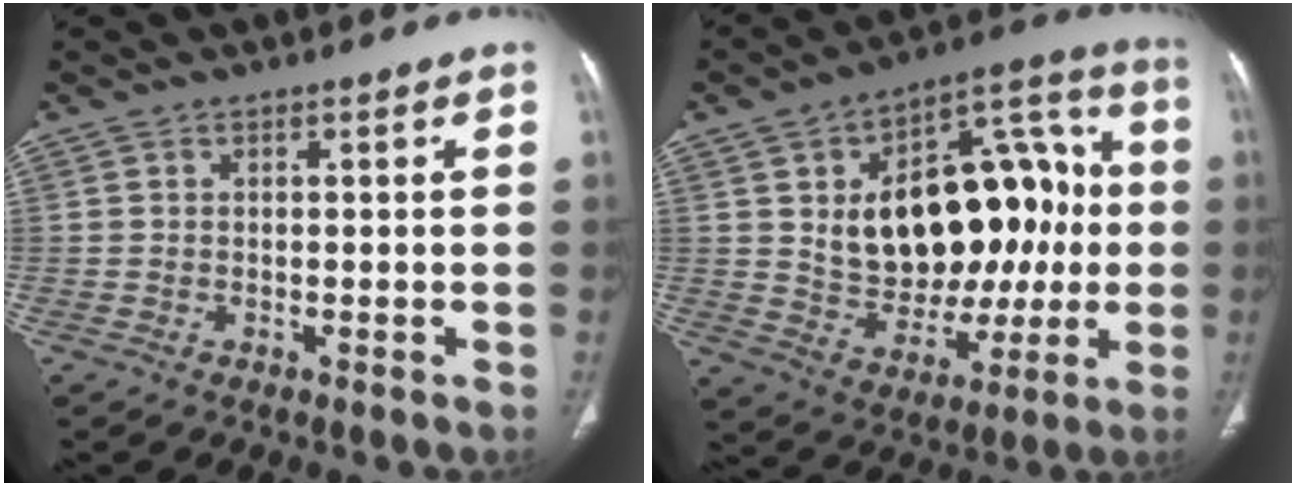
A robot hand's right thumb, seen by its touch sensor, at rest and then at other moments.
{"total": 25.4, "force": [1.7, 15.5, 20.0], "torque": [-0.258, 0.027, 0.043]}